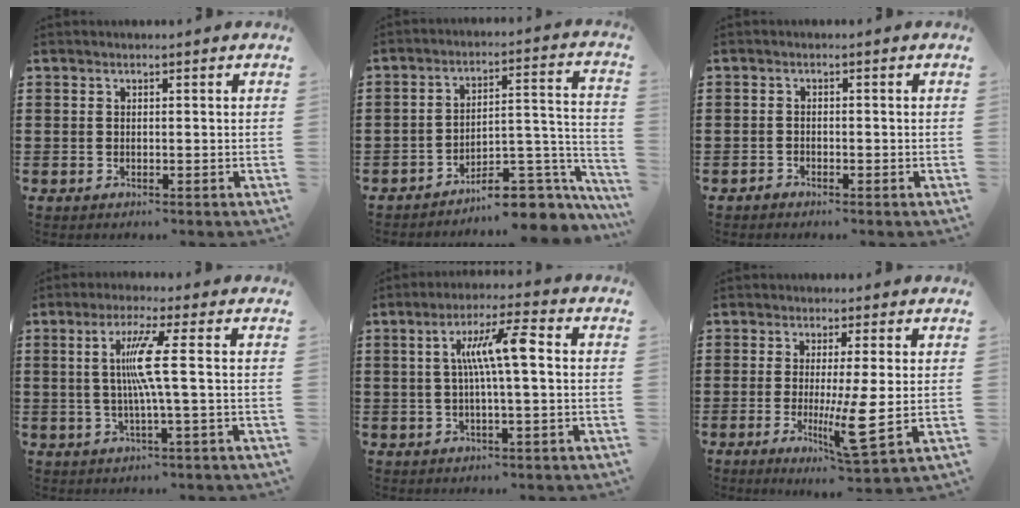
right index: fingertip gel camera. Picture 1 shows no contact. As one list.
[{"total": 8.6, "force": [-7.2, 2.7, 3.8], "torque": [-0.040, 0.025, -0.131]}, {"total": 0.9, "force": [-0.8, 0.3, 0.0], "torque": [-0.003, 0.001, -0.017]}, {"total": 7.1, "force": [0.4, -0.7, 7.1], "torque": [-0.149, -0.007, -0.007]}, {"total": 8.0, "force": [0.6, 1.0, 7.9], "torque": [-0.148, 0.010, 0.003]}, {"total": 7.5, "force": [-1.0, -0.3, 7.4], "torque": [-0.142, -0.024, -0.019]}]